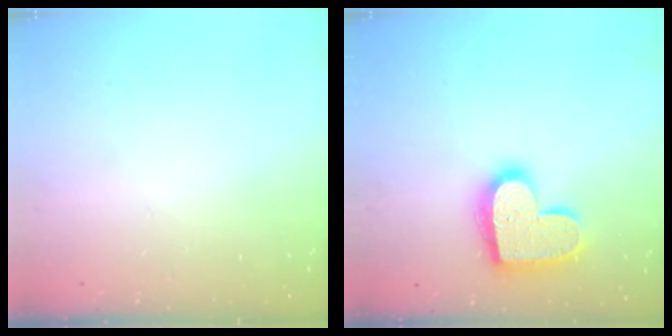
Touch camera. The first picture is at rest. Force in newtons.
{"total": 17.0, "press": 17.0, "slide": 1.1}